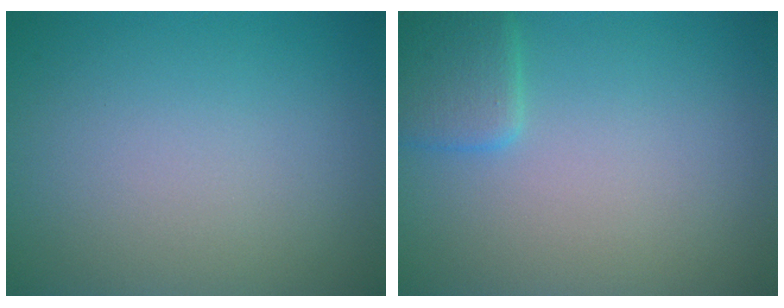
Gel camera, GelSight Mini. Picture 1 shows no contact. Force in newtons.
{"total": 2.5, "press": 2.5, "slide": 0.1}